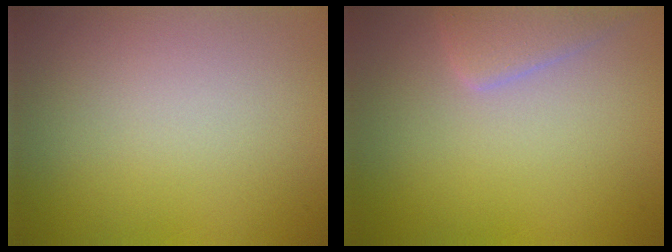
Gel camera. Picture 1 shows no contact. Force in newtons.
{"total": 2.6, "press": 2.6, "slide": 0.3}